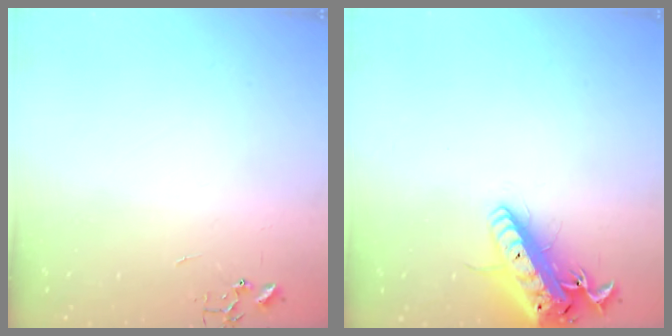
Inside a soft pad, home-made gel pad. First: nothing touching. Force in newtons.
{"total": 16.9, "press": 16.6, "slide": 3.2}